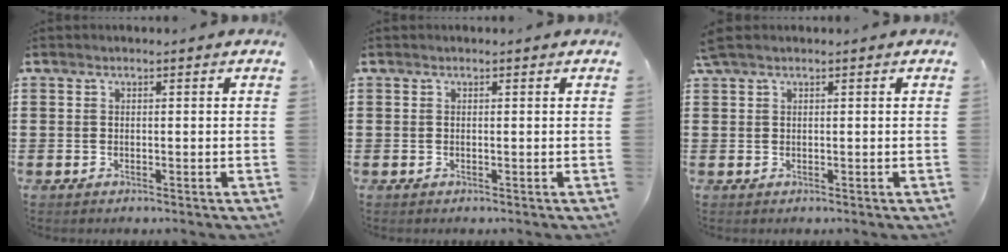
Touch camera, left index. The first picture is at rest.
{"total": 0.0}
{"total": 1.1, "force": [0.6, 0.3, 0.9], "torque": [-0.019, 0.003, 0.012]}